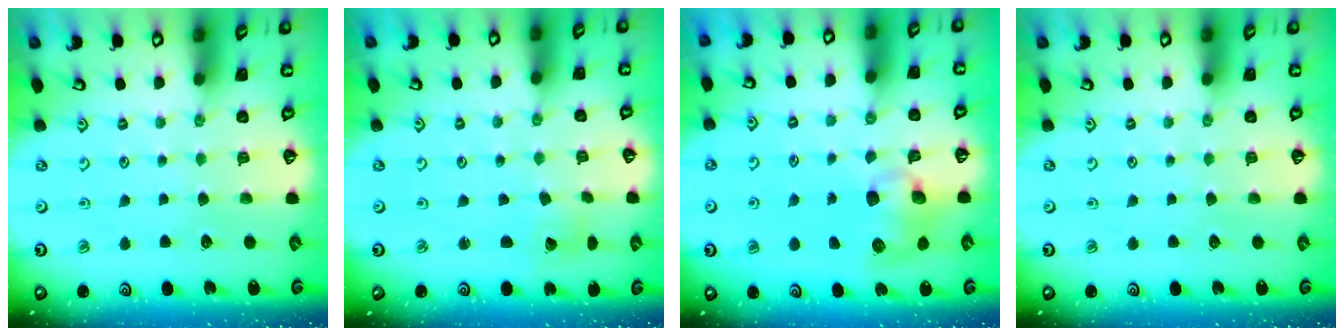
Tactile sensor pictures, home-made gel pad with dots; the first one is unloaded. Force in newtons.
{"total": 2.6, "press": 2.6, "slide": 0.2}
{"total": 8.6, "press": 8.5, "slide": 1.3}
{"total": 0.0}